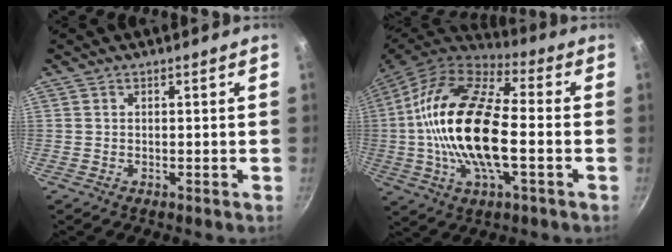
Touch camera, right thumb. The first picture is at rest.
{"total": 21.7, "force": [-1.6, 9.5, 19.5], "torque": [-0.364, 0.026, -0.044]}